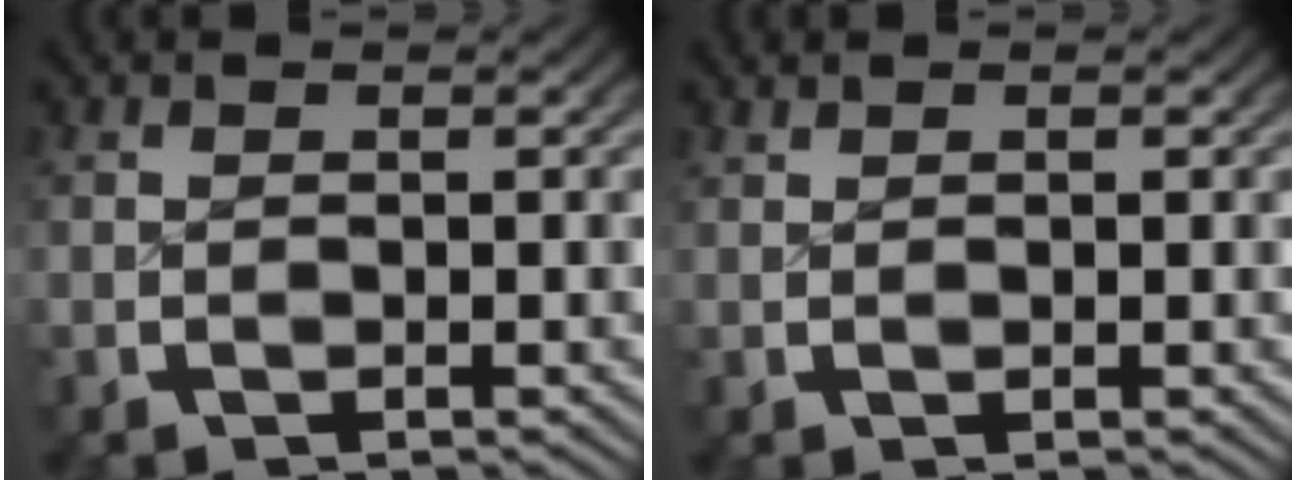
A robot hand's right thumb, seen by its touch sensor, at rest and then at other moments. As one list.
[{"total": 0.7, "force": [0.6, 0.0, 0.3], "torque": [-0.006, 0.000, 0.011]}]